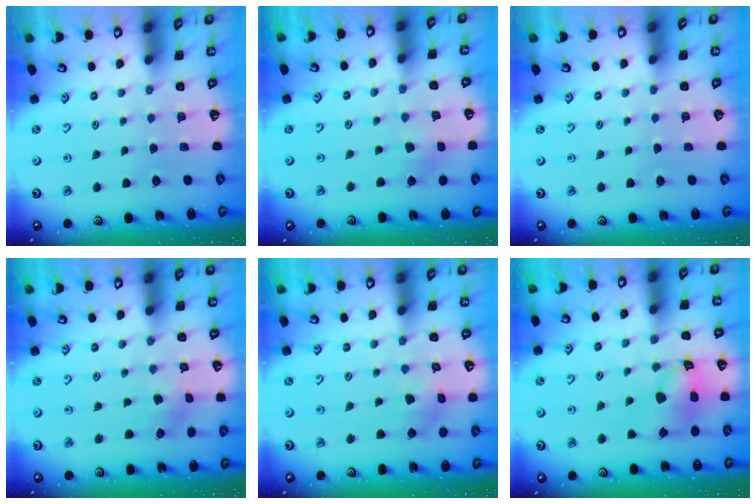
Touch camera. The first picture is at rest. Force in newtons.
{"total": 2.1, "press": 2.1, "slide": 0.3}
{"total": 0.0}
{"total": 0.0}
{"total": 2.8, "press": 2.8, "slide": 0.4}
{"total": 14.1, "press": 13.9, "slide": 1.9}